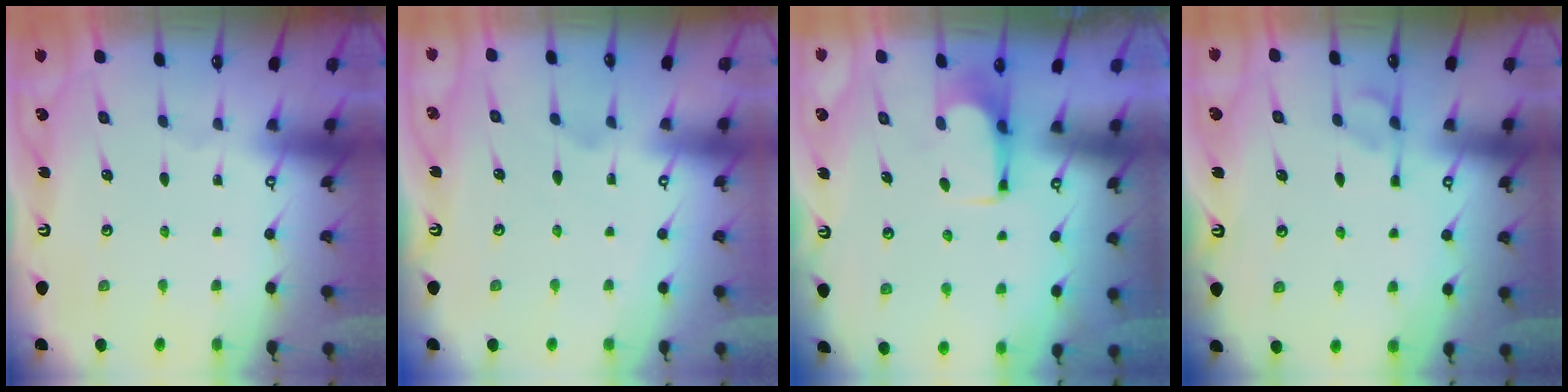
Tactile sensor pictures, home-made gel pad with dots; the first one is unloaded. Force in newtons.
{"total": 1.1, "press": 0.0, "slide": 1.1}
{"total": 0.0}
{"total": 5.5, "press": 5.5, "slide": 0.8}